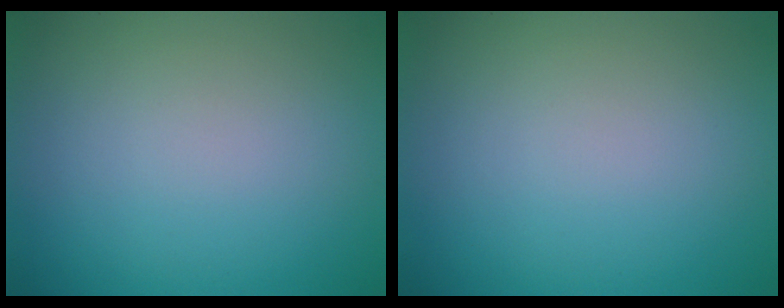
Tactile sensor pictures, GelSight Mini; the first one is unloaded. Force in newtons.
{"total": 0.0}